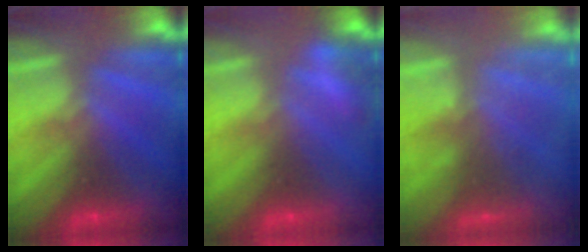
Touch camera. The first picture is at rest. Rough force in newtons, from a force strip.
{"total": 2.8}
{"total": 2.3}